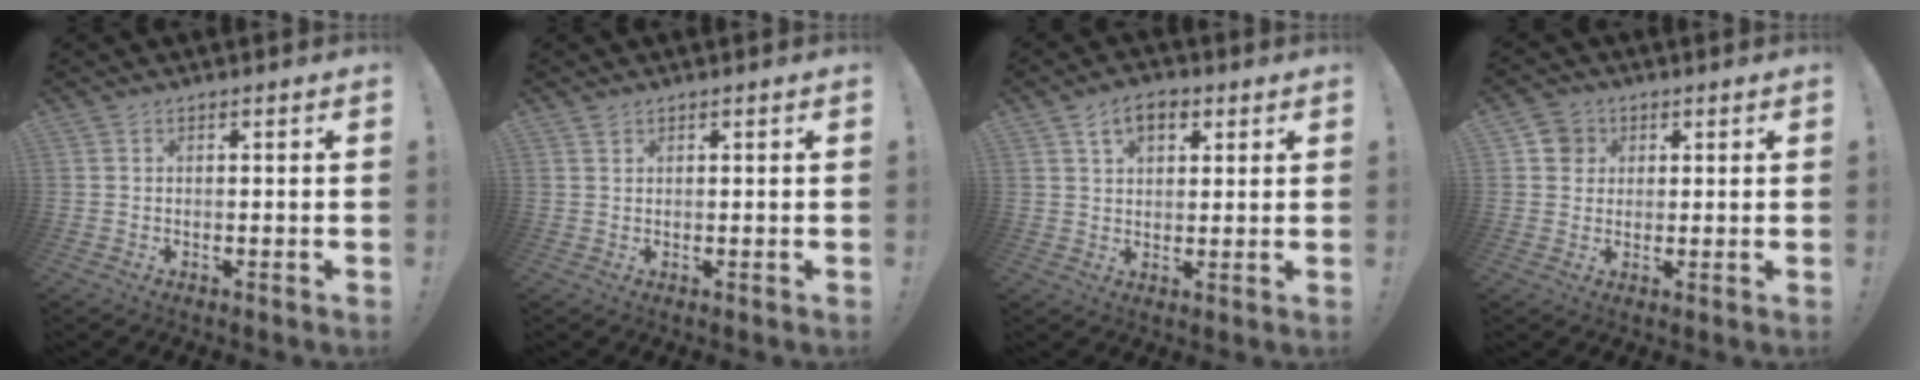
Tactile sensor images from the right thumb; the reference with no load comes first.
{"total": 0.9, "force": [0.8, 0.3, 0.2], "torque": [0.003, -0.006, 0.014]}
{"total": 7.5, "force": [3.5, 4.8, 4.6], "torque": [-0.073, 0.004, 0.064]}
{"total": 5.4, "force": [1.6, 5.0, 1.3], "torque": [-0.016, 0.004, 0.033]}